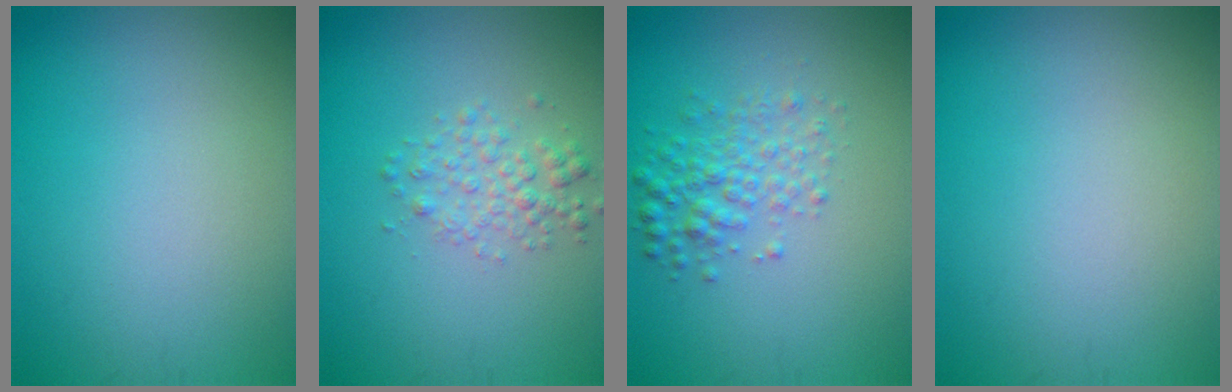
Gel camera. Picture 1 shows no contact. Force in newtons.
{"total": 2.3, "press": 2.3, "slide": 0.1}
{"total": 3.0, "press": 3.0, "slide": 0.1}
{"total": 0.0}